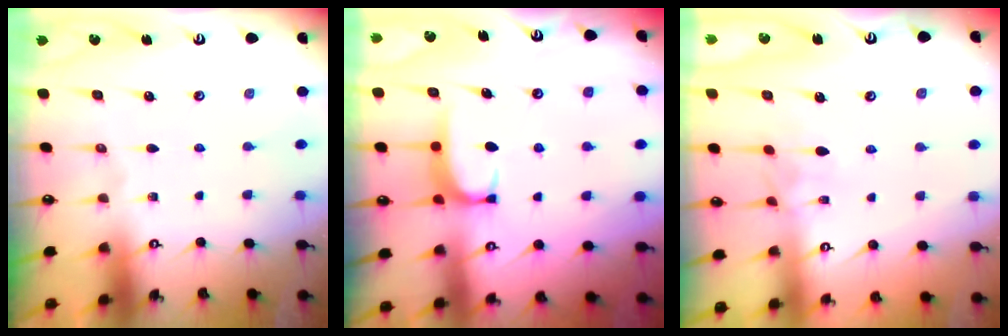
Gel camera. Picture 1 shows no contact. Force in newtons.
{"total": 1.6, "press": 1.6, "slide": 0.5}
{"total": 1.9, "press": 1.7, "slide": 0.7}